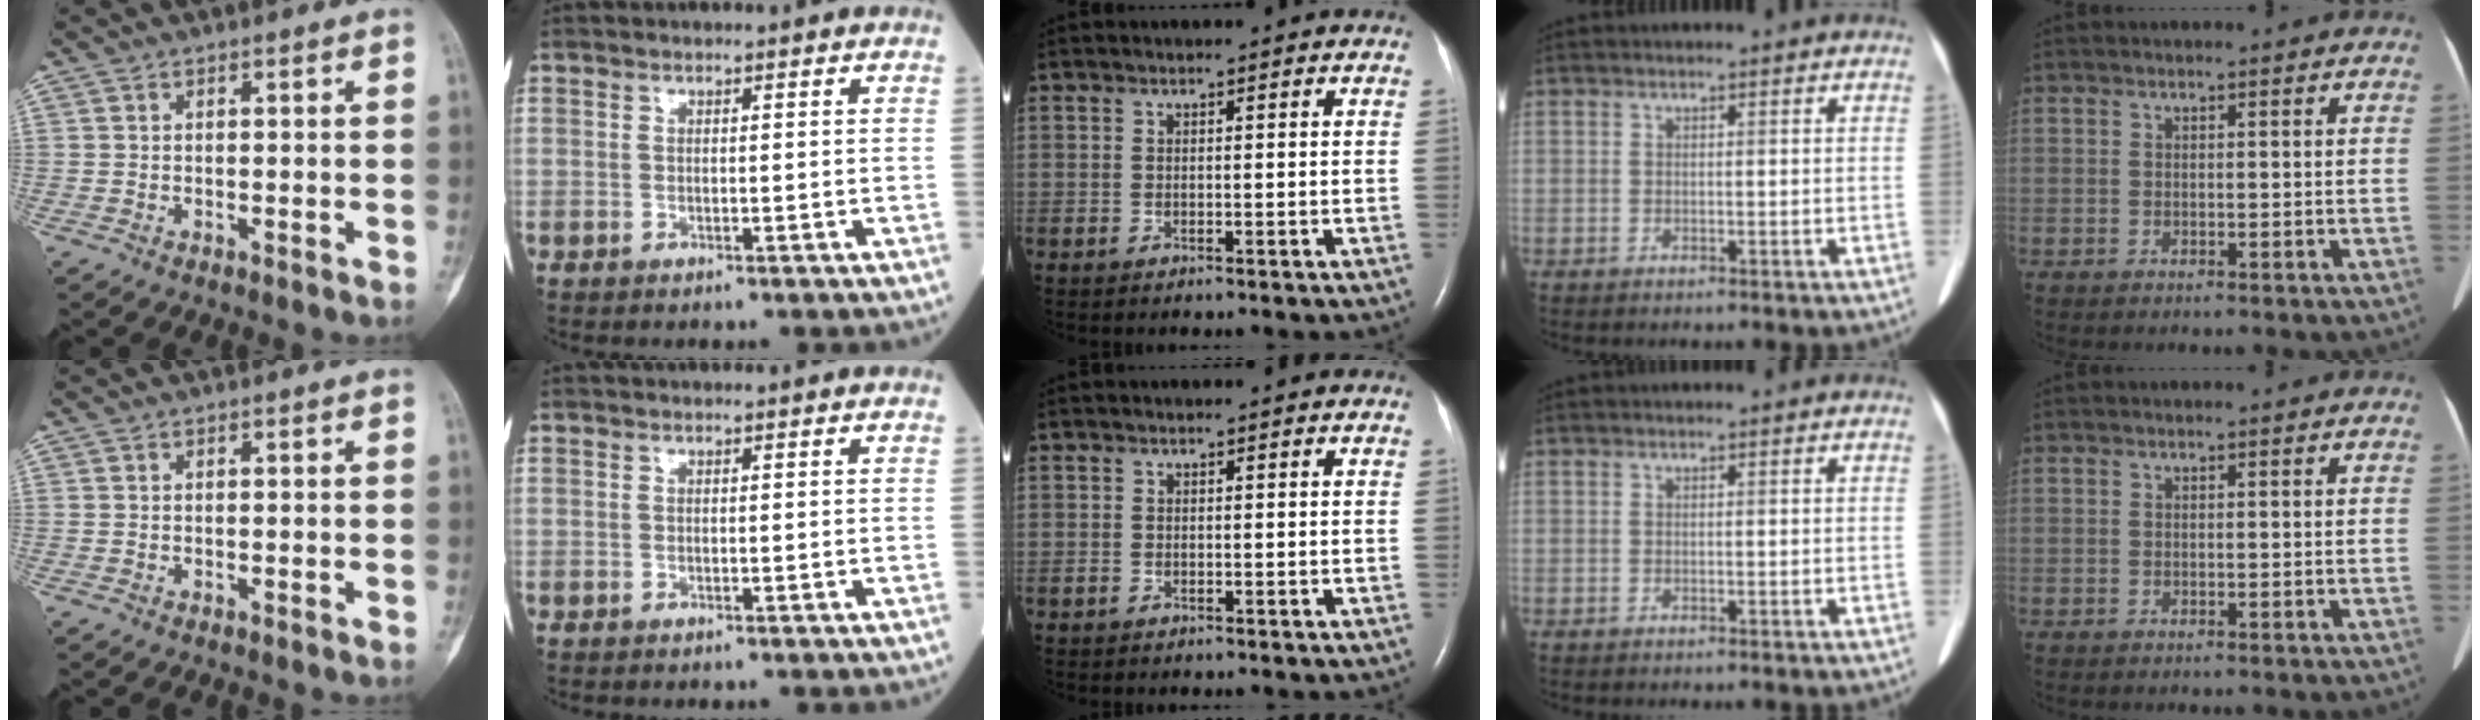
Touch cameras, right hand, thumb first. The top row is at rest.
{"middle": {"total": 0.5, "force": [-0.4, 0.3, 0.1], "torque": [-0.008, 0.002, -0.008]}}